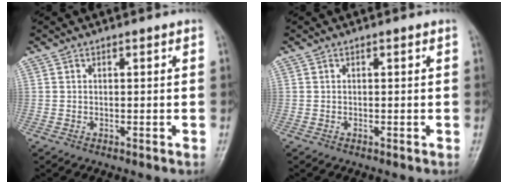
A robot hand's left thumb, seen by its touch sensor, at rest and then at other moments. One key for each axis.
{"total": 0.0}